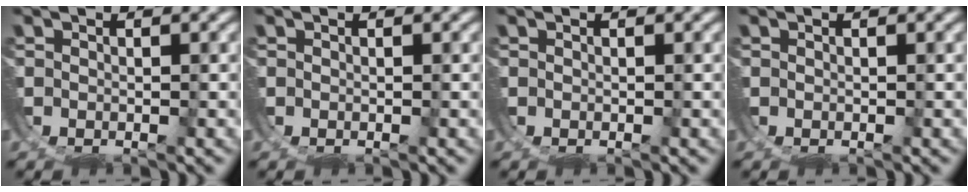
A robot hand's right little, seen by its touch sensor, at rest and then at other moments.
{"total": 0.0}
{"total": 0.0}
{"total": 0.0}